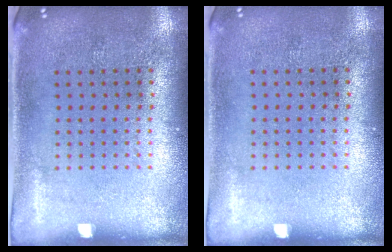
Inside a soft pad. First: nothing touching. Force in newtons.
{"total": 0.0}